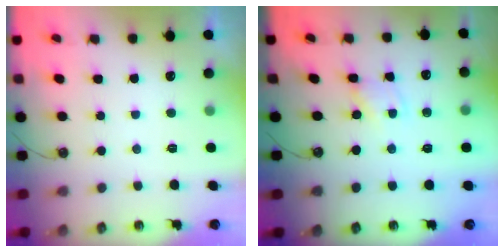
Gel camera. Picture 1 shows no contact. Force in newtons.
{"total": 1.1, "press": 1.1, "slide": 0.1}